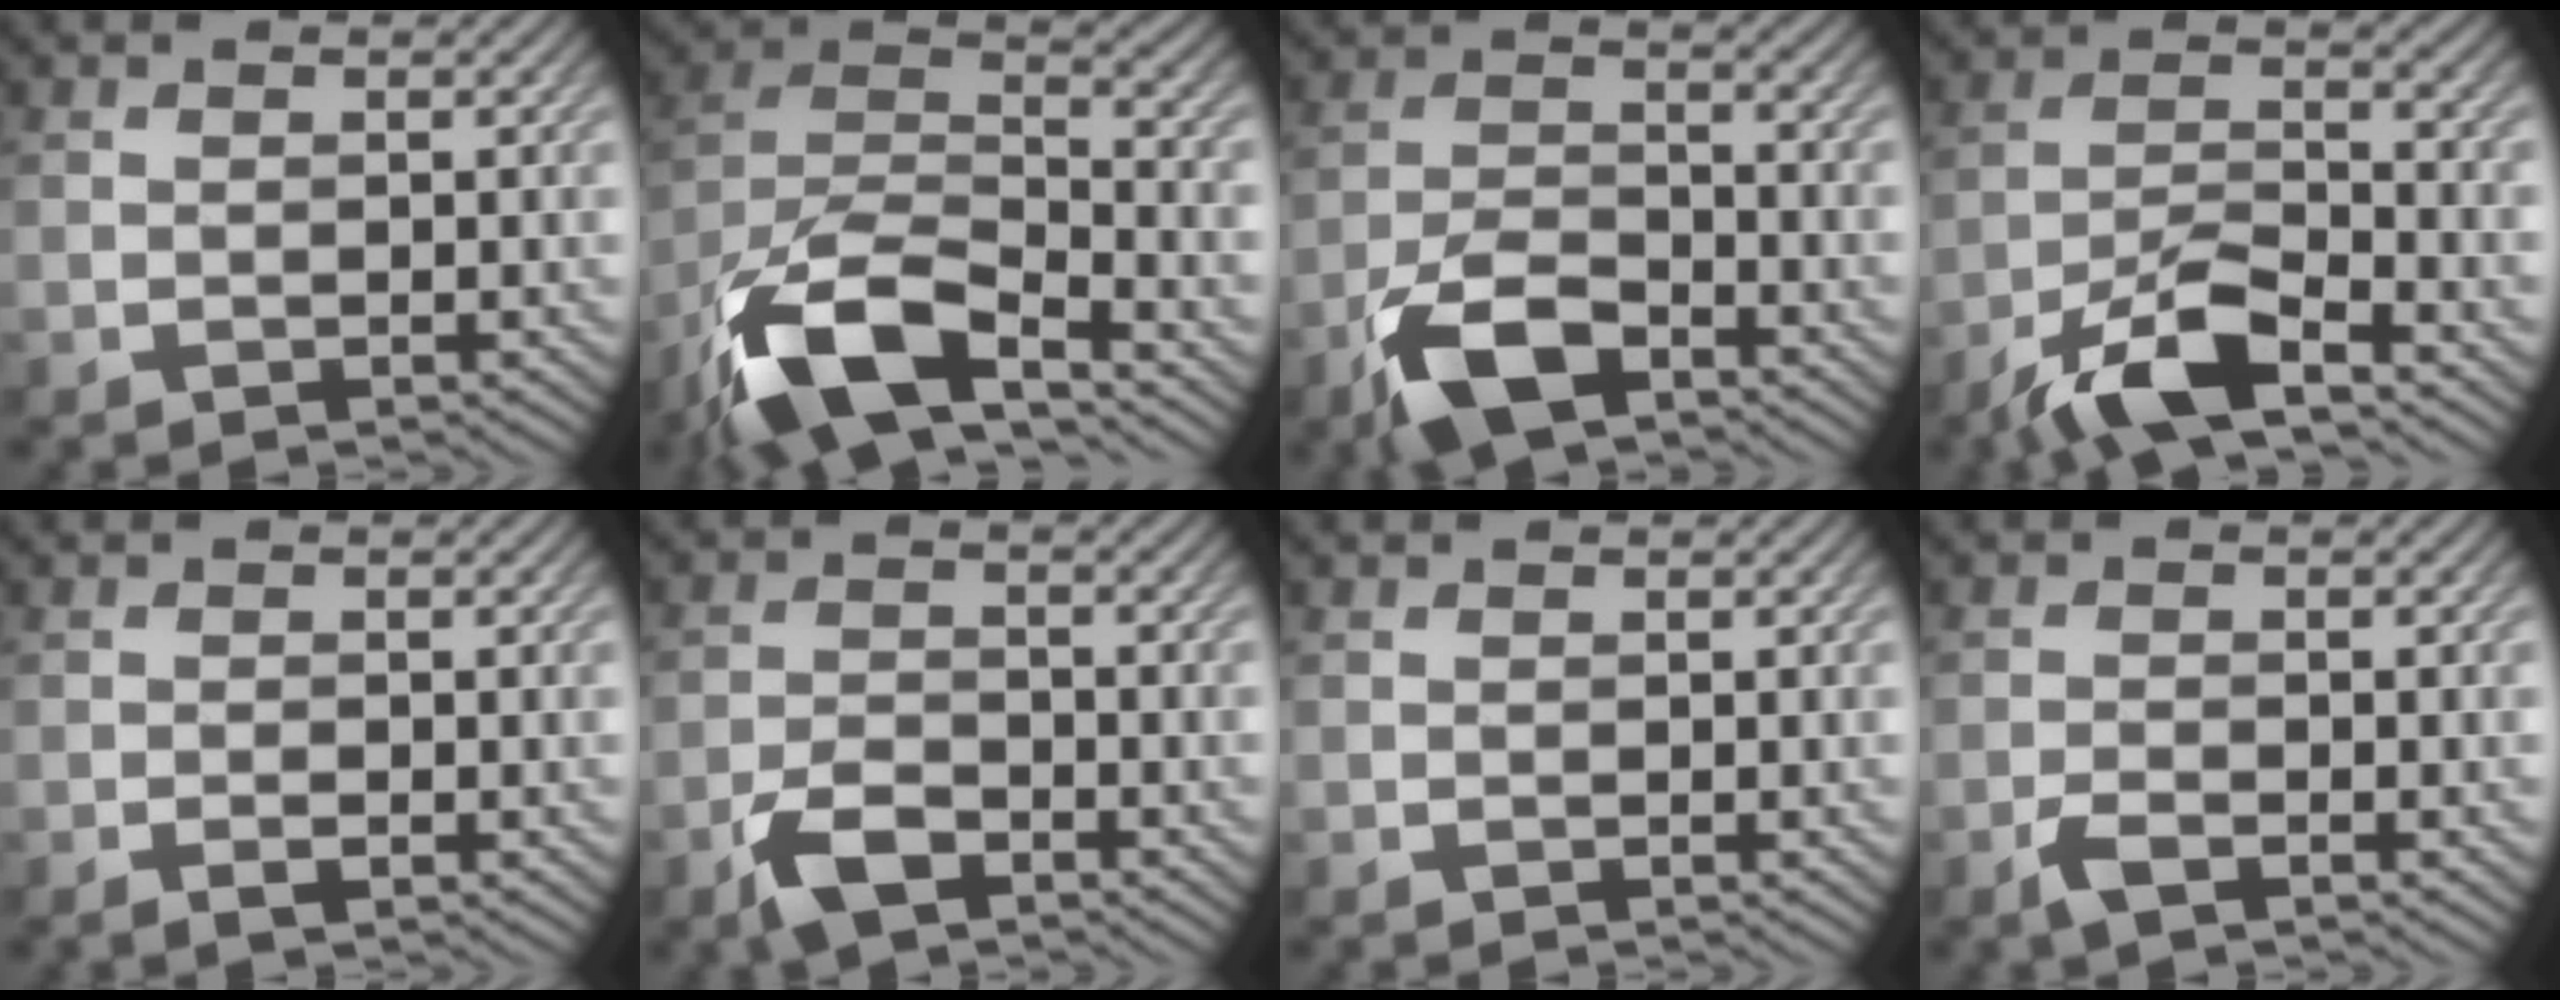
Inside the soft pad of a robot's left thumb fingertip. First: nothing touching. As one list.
[{"total": 14.4, "force": [-9.5, 5.1, 9.6], "torque": [-0.204, -0.009, -0.192]}, {"total": 8.8, "force": [-5.9, 3.5, 5.6], "torque": [-0.116, -0.004, -0.126]}, {"total": 9.1, "force": [-6.4, 2.3, 6.0], "torque": [-0.115, 0.000, -0.130]}, {"total": 1.2, "force": [-0.6, 0.4, 0.9], "torque": [-0.018, -0.001, -0.011]}, {"total": 4.8, "force": [-3.2, 2.1, 2.9], "torque": [-0.063, -0.004, -0.068]}, {"total": 0.0}, {"total": 2.0, "force": [-1.4, 0.6, 1.4], "torque": [-0.034, -0.001, -0.030]}]